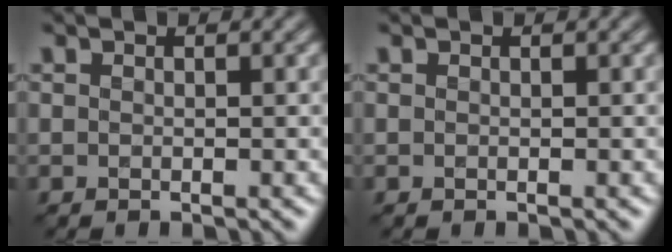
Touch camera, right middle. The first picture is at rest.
{"total": 0.0}